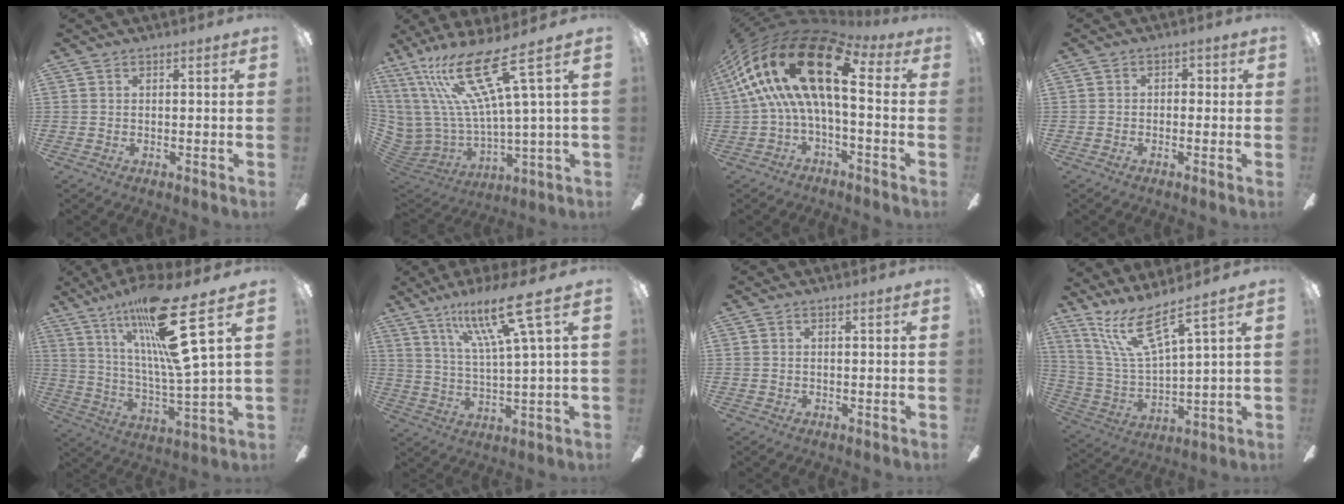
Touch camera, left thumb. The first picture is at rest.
{"total": 23.0, "force": [12.4, 5.7, 18.5], "torque": [-0.417, -0.064, 0.207]}
{"total": 23.5, "force": [5.8, 10.0, 20.5], "torque": [-0.380, -0.021, 0.101]}
{"total": 2.4, "force": [-1.4, 1.6, 1.1], "torque": [-0.018, 0.013, -0.029]}
{"total": 23.0, "force": [13.6, 3.2, 18.3], "torque": [-0.333, -0.068, 0.202]}
{"total": 16.1, "force": [9.2, 2.4, 13.1], "torque": [-0.240, -0.036, 0.139]}
{"total": 0.6, "force": [-0.2, 0.5, 0.3], "torque": [-0.007, 0.004, -0.006]}
{"total": 14.5, "force": [9.7, 3.4, 10.2], "torque": [-0.223, -0.043, 0.173]}